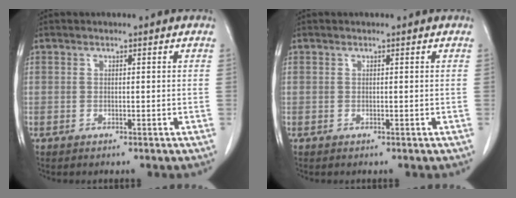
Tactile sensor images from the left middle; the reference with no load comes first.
{"total": 0.0}